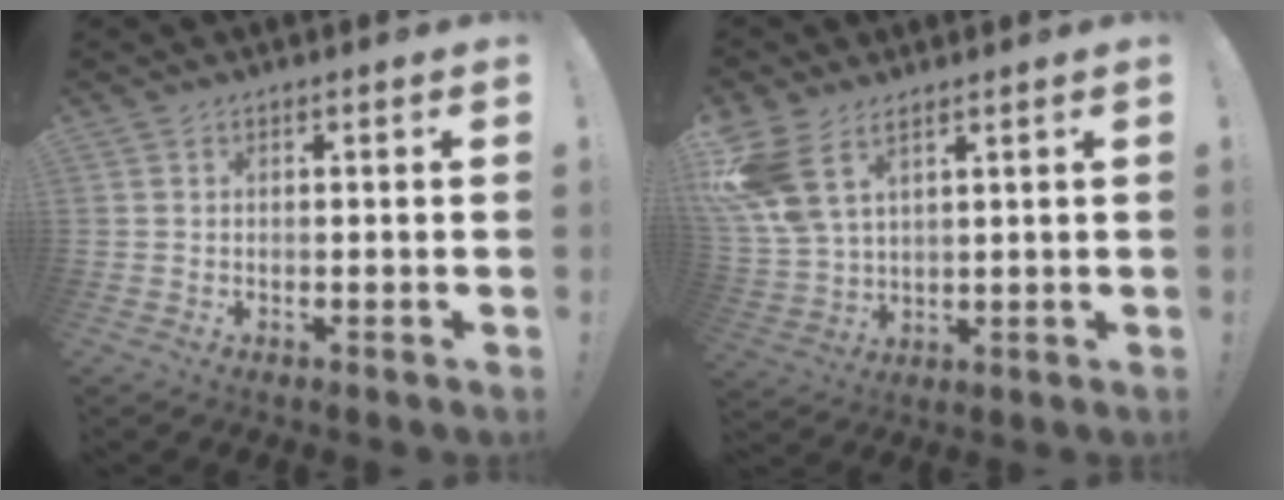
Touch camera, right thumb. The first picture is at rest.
{"total": 10.0, "force": [6.1, 5.1, 6.2], "torque": [-0.137, -0.024, 0.121]}